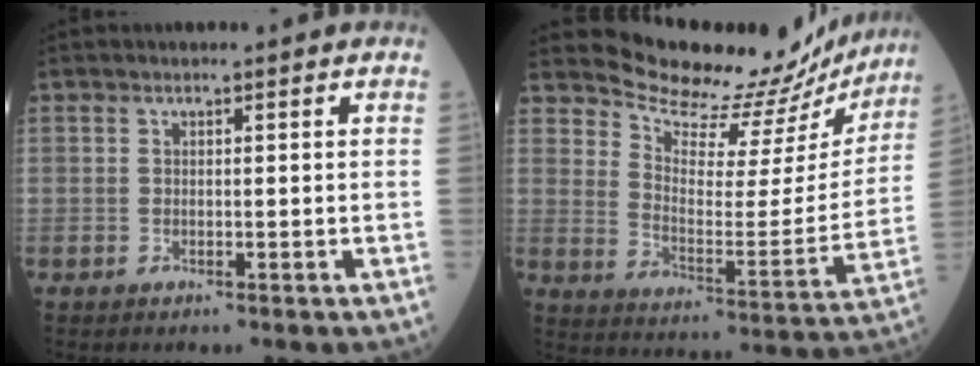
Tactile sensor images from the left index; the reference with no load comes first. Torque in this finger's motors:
{"motor_torque": [1.04, -1.09, 0.18, -0.01]}